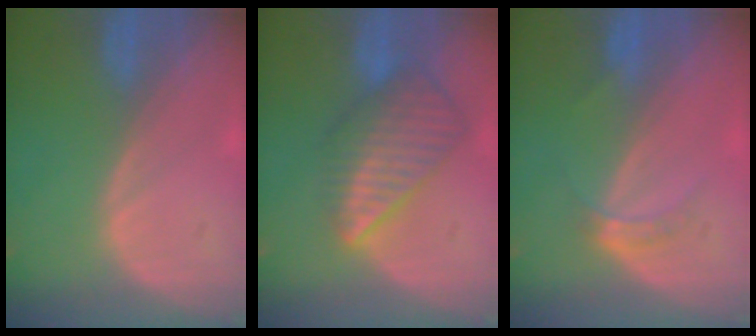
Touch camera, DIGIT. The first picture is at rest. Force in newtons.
{"total": 8.7, "press": 7.6, "slide": 4.1}
{"total": 2.8, "press": 2.5, "slide": 1.3}